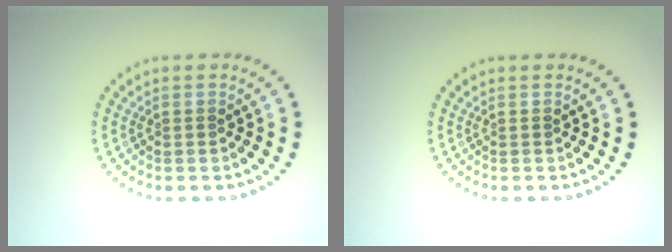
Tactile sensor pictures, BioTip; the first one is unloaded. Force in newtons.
{"total": 0.0}